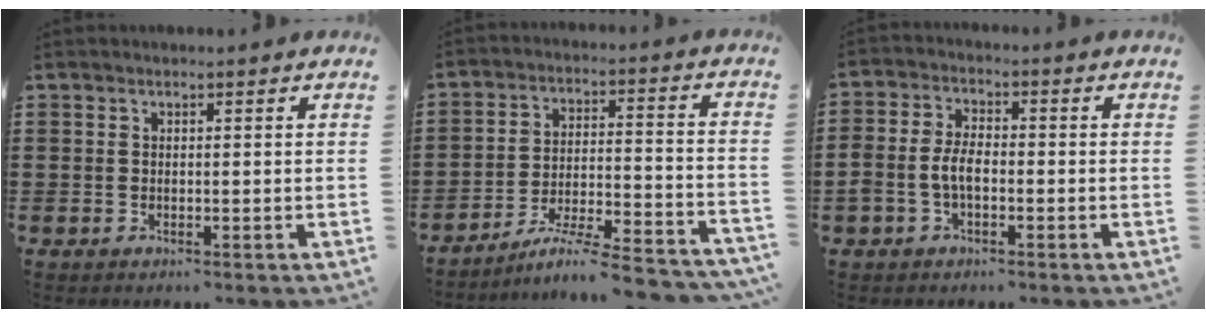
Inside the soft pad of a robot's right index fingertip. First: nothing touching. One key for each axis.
{"total": 7.4, "fx": -6.5, "fy": 0.0, "fz": 3.5, "tx": -0.058, "ty": -0.008, "tz": -0.127}
{"total": 4.4, "fx": -1.3, "fy": 2.5, "fz": 3.4, "tx": -0.083, "ty": -0.001, "tz": -0.029}